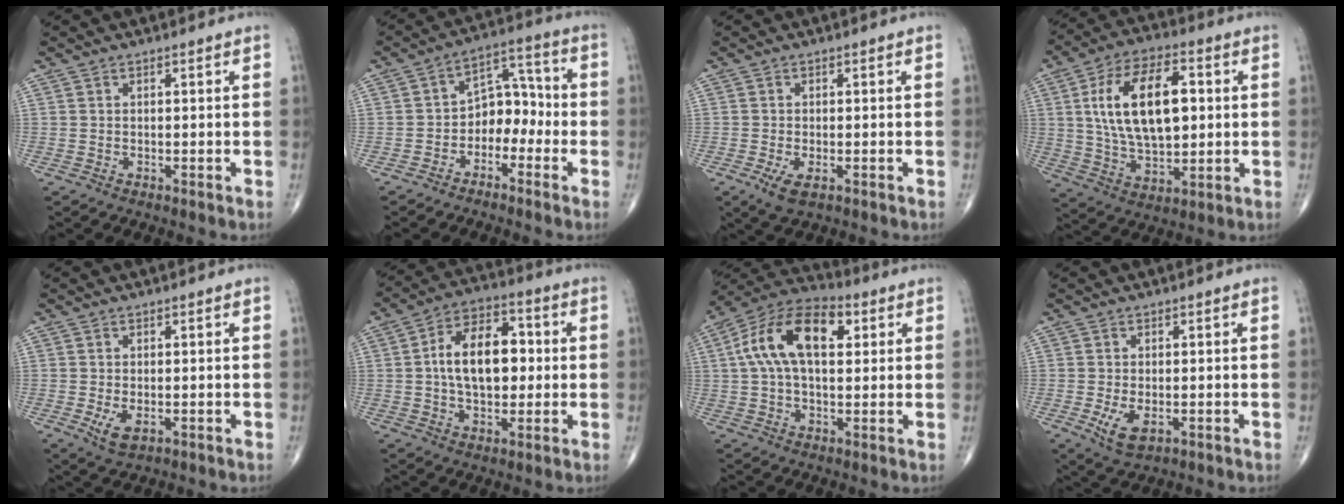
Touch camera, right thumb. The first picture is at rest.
{"total": 8.3, "force": [-2.9, 5.9, 5.1], "torque": [-0.043, 0.050, -0.059]}
{"total": 3.5, "force": [-1.4, 1.5, 2.8], "torque": [-0.057, -0.009, -0.022]}
{"total": 18.6, "force": [3.0, 9.8, 15.5], "torque": [-0.253, 0.004, 0.054]}
{"total": 3.3, "force": [-0.8, 1.7, 2.7], "torque": [-0.051, -0.009, -0.010]}
{"total": 14.2, "force": [0.8, 8.4, 11.4], "torque": [-0.167, 0.023, 0.006]}
{"total": 15.9, "force": [3.9, 8.7, 12.7], "torque": [-0.224, 0.028, 0.059]}
{"total": 4.6, "force": [-1.2, 2.4, 3.8], "torque": [-0.072, -0.012, -0.015]}